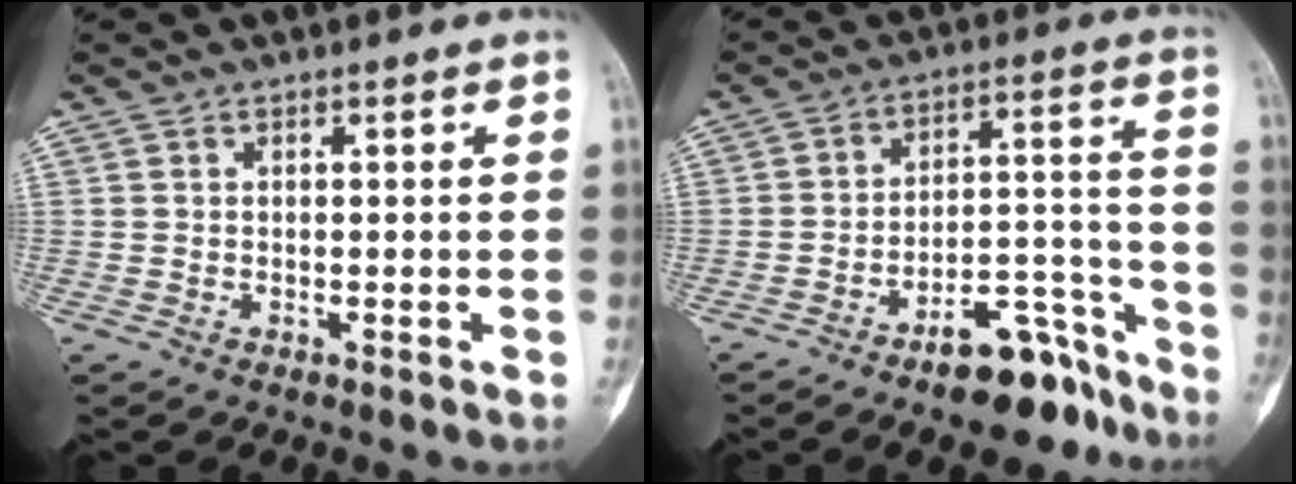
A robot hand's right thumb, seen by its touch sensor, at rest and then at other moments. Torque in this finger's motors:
{"motor_torque": [1.50, 0.65, 0.89, -0.75, 0.20]}